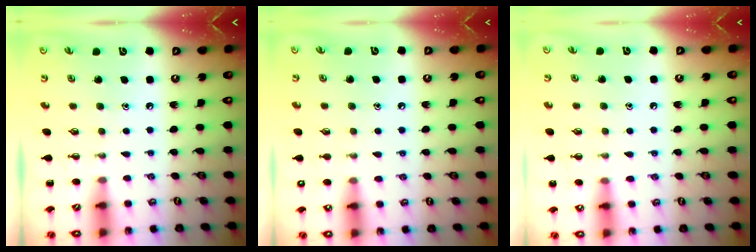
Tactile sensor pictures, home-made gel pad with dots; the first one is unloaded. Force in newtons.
{"total": 7.0, "press": 6.5, "slide": 2.4}
{"total": 7.5, "press": 7.1, "slide": 2.3}